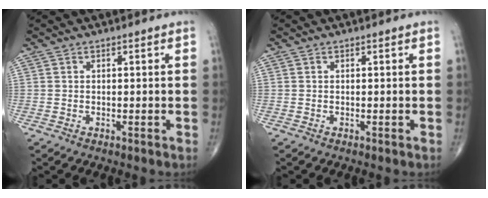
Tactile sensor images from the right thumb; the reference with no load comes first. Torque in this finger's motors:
{"motor_torque": [0.14, 0.06, 0.01, -0.04, -0.02]}